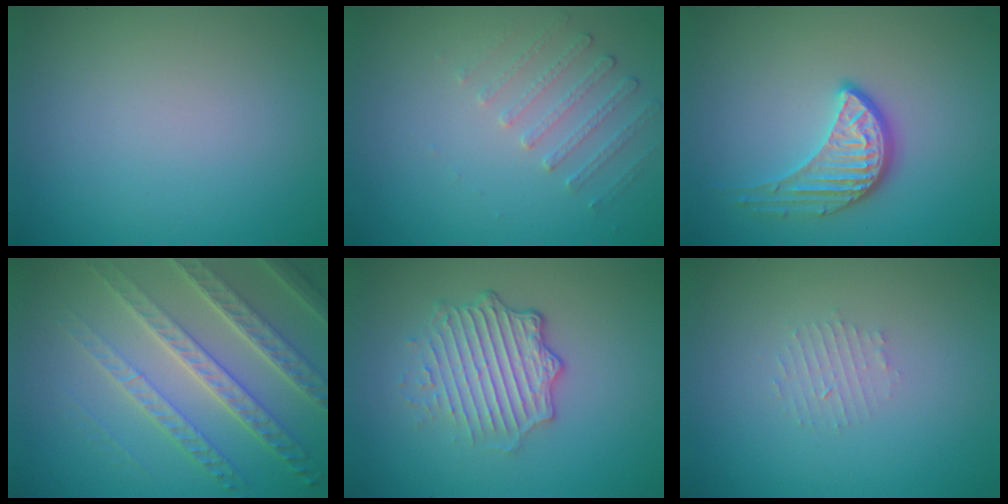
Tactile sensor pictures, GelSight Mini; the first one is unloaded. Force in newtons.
{"total": 1.7, "press": 1.2, "slide": 1.2}
{"total": 3.7, "press": 3.0, "slide": 2.2}
{"total": 7.4, "press": 5.1, "slide": 5.4}
{"total": 5.0, "press": 3.6, "slide": 3.5}
{"total": 1.2, "press": 1.1, "slide": 0.2}